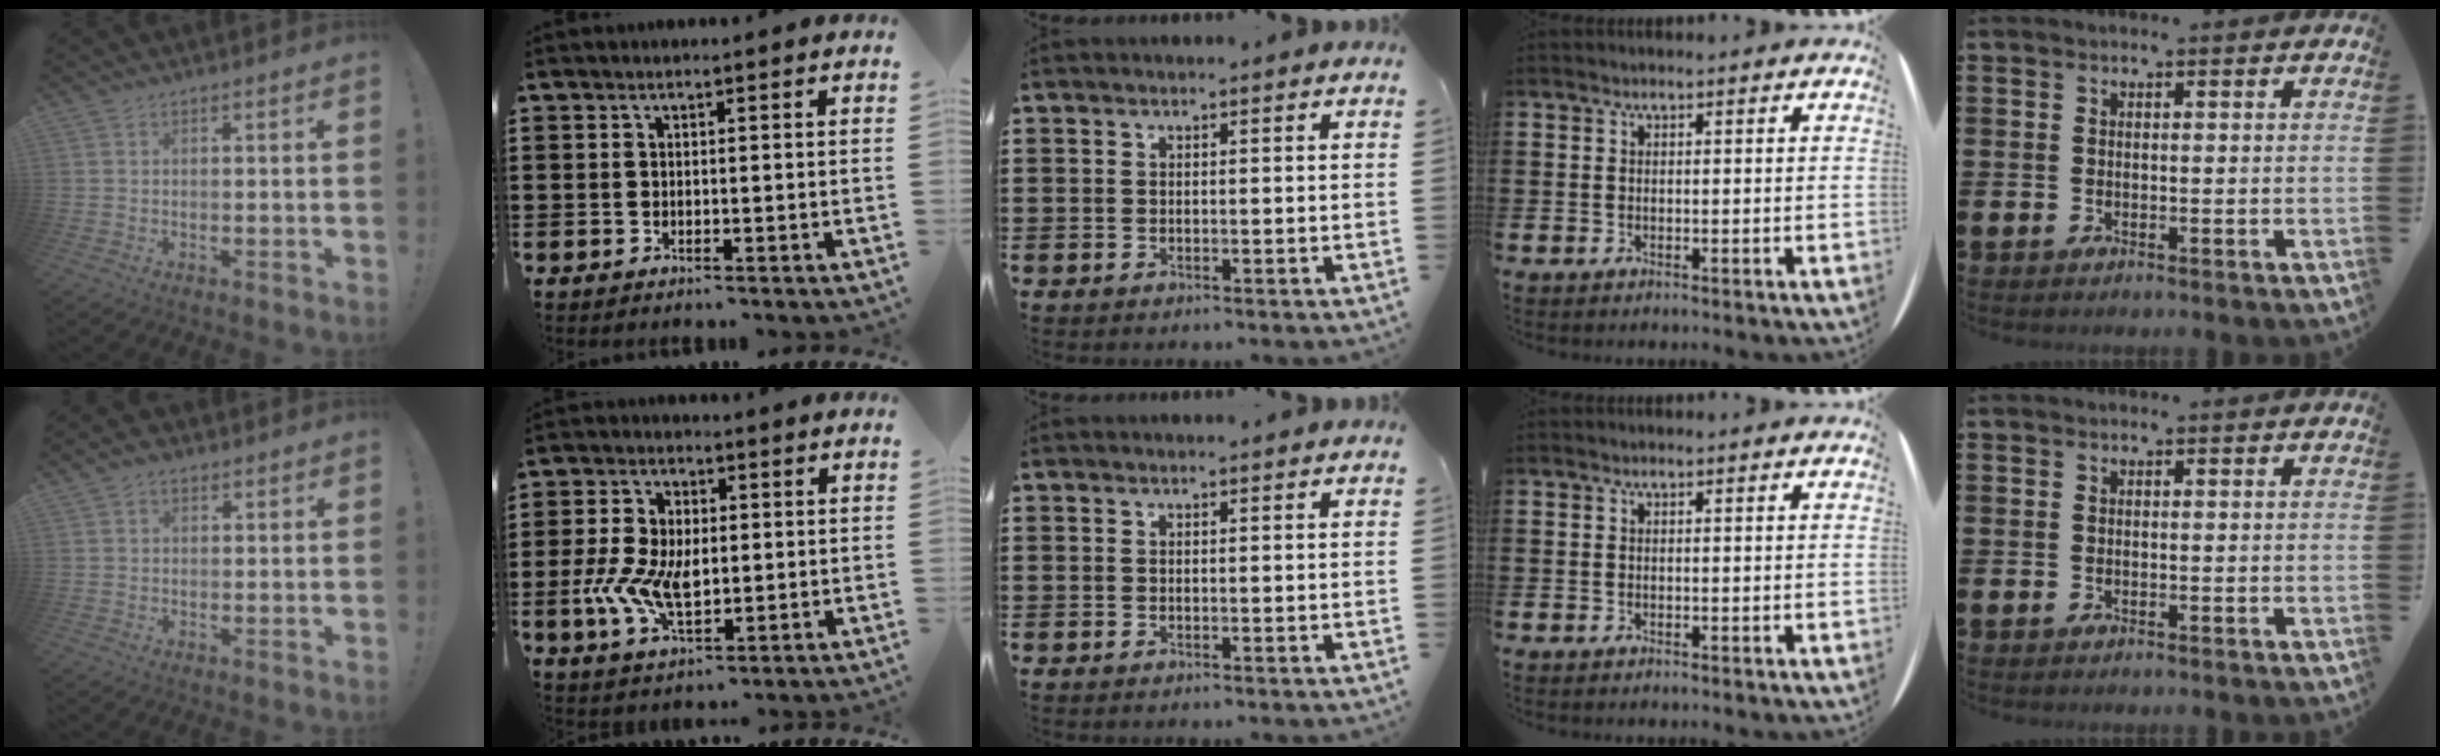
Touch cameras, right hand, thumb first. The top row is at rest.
{"thumb": {"total": 2.4, "force": [1.3, 1.7, 1.1], "torque": [-0.007, -0.008, 0.023]}, "index": {"total": 8.6, "force": [-1.1, 5.3, 6.6], "torque": [-0.146, 0.009, -0.020]}}